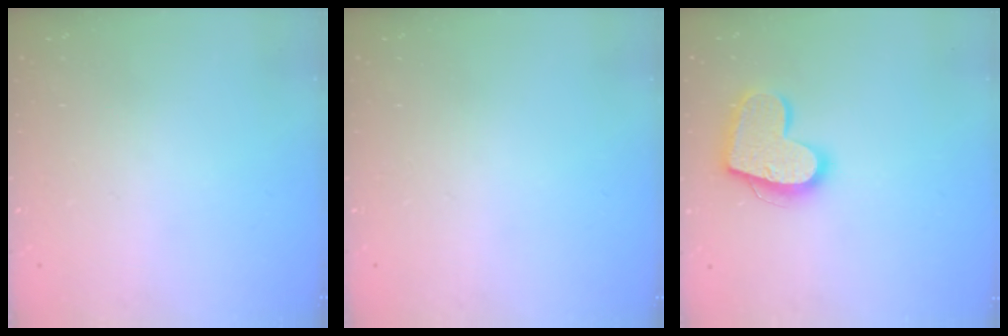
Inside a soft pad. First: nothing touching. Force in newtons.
{"total": 0.0}
{"total": 16.4, "press": 16.4, "slide": 1.2}